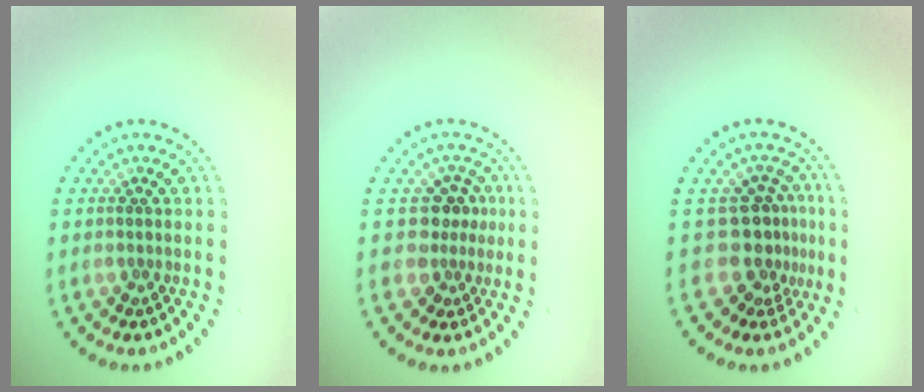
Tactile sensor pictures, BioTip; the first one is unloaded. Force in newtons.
{"total": 2.7, "press": 2.0, "slide": 1.7}
{"total": 3.5, "press": 2.6, "slide": 2.4}